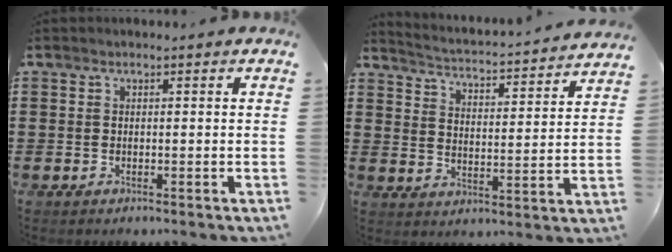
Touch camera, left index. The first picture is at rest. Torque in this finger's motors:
{"motor_torque": [-0.24, 0.48, -0.01, -0.01]}